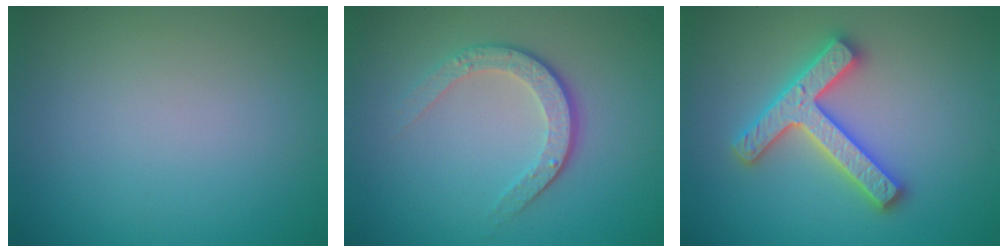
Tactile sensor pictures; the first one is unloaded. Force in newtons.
{"total": 3.5, "press": 2.6, "slide": 2.4}
{"total": 4.5, "press": 4.4, "slide": 0.8}